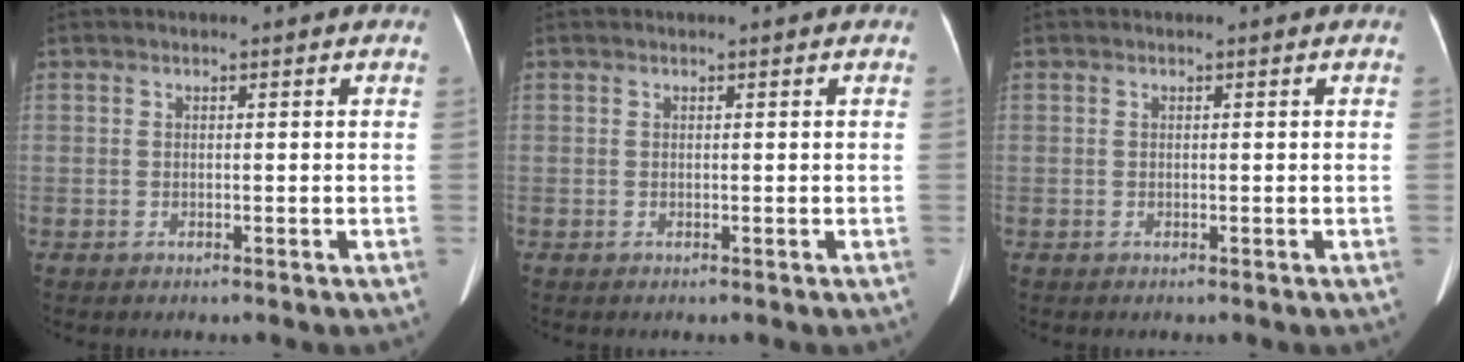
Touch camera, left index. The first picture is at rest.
{"total": 0.0}
{"total": 0.0}